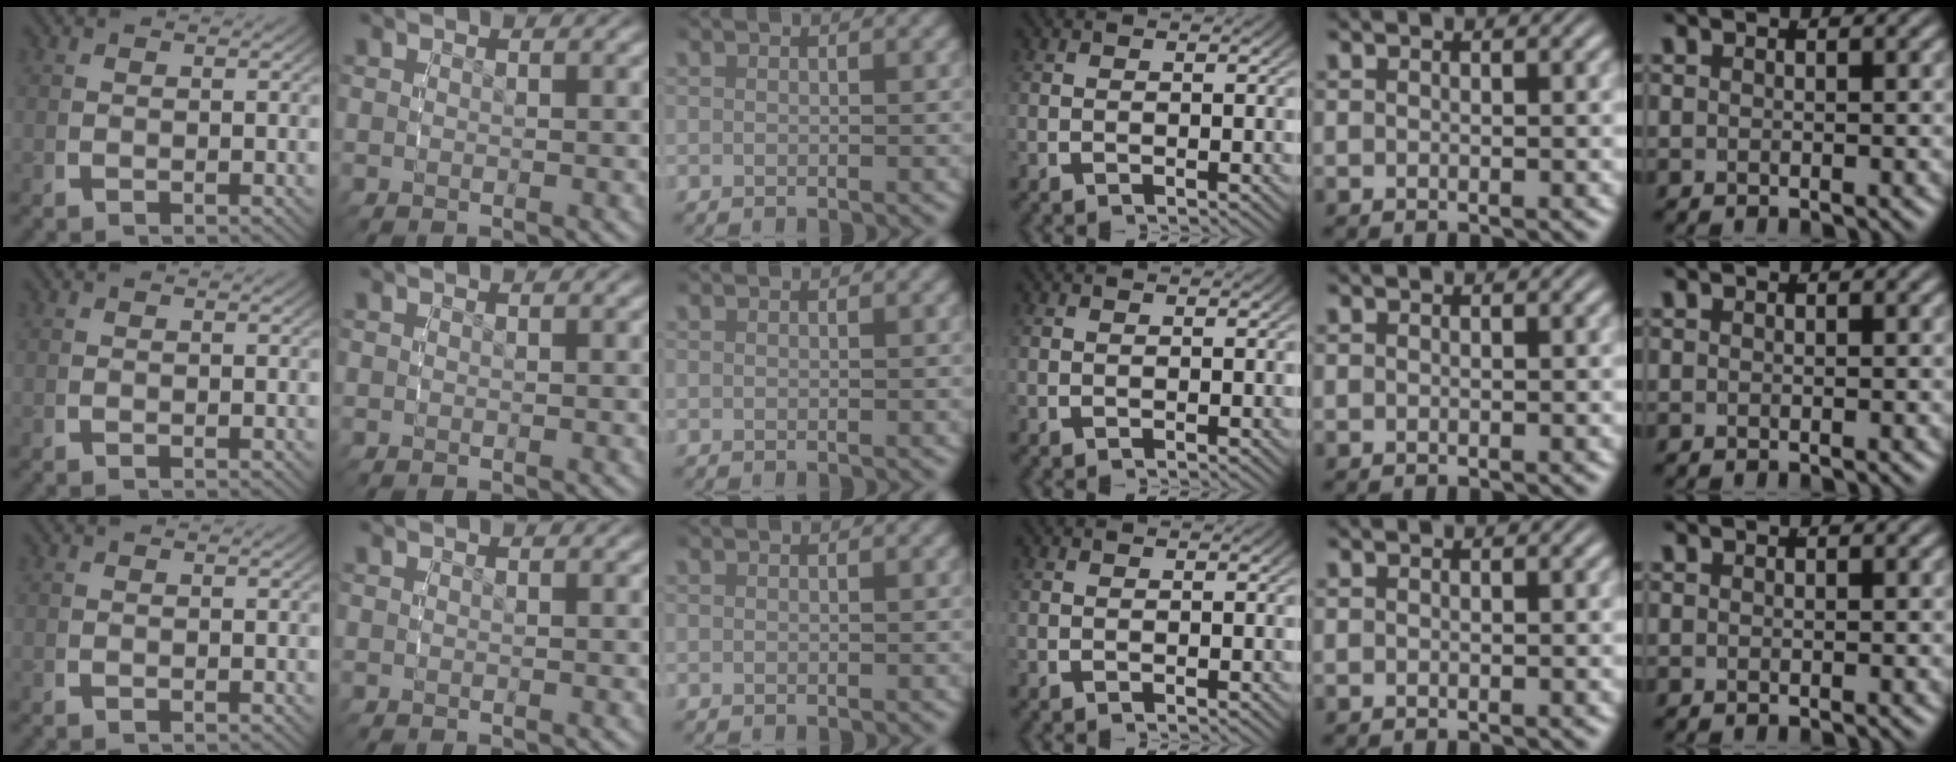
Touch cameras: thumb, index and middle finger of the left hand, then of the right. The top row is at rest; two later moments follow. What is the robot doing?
{"motion": "reach", "object": "velcro strap"}